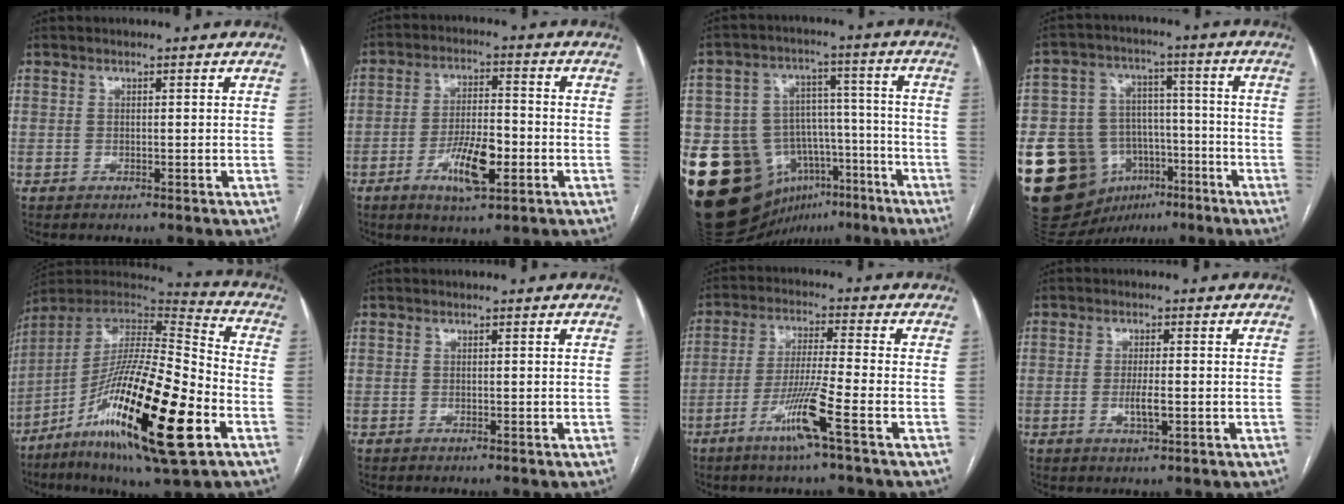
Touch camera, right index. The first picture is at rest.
{"total": 8.6, "force": [-3.4, 2.3, 7.5], "torque": [-0.143, -0.002, -0.055]}
{"total": 22.4, "force": [-11.1, 16.7, 9.9], "torque": [-0.178, 0.082, -0.151]}
{"total": 17.8, "force": [-7.5, 14.0, 8.1], "torque": [-0.160, 0.052, -0.110]}
{"total": 25.1, "force": [-10.1, 2.9, 22.8], "torque": [-0.395, -0.042, -0.173]}
{"total": 0.0}
{"total": 8.8, "force": [-4.3, -1.3, 7.6], "torque": [-0.147, -0.016, -0.087]}
{"total": 3.1, "force": [-0.7, 0.5, 3.0], "torque": [-0.061, -0.004, -0.011]}